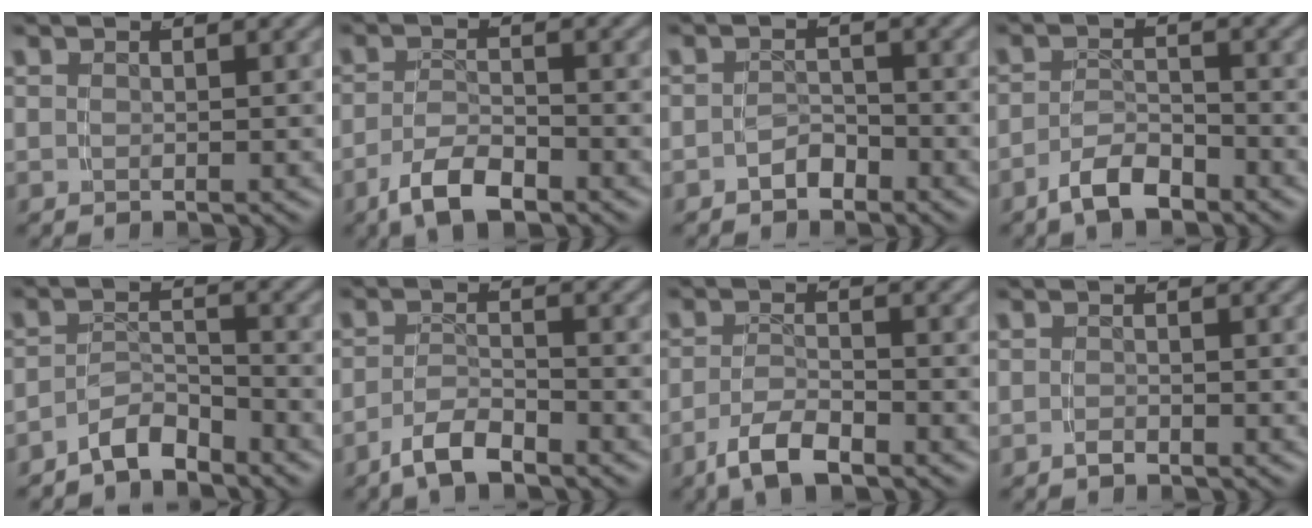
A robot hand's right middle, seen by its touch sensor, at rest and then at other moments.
{"total": 3.8, "force": [-2.7, 1.2, 2.4], "torque": [-0.044, -0.006, -0.043]}
{"total": 2.1, "force": [-1.8, 1.0, 0.4], "torque": [-0.006, -0.002, -0.031]}
{"total": 3.4, "force": [-3.0, 0.9, 1.5], "torque": [-0.020, -0.001, -0.051]}
{"total": 3.6, "force": [-3.3, 0.7, 1.2], "torque": [-0.012, -0.003, -0.057]}
{"total": 3.1, "force": [-2.6, 0.7, 1.6], "torque": [-0.029, -0.003, -0.044]}
{"total": 3.4, "force": [-2.5, 0.9, 2.2], "torque": [-0.043, -0.006, -0.041]}
{"total": 0.8, "force": [-0.8, -0.3, 0.1], "torque": [-0.003, -0.003, -0.012]}